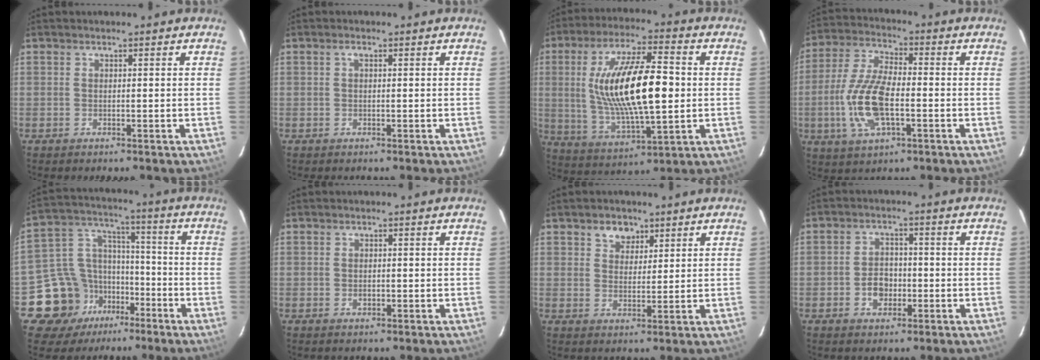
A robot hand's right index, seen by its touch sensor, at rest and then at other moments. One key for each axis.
{"total": 0.8, "fx": 0.2, "fy": 0.3, "fz": 0.7, "tx": -0.013, "ty": 0.005, "tz": 0.002}
{"total": 19.5, "fx": 1.3, "fy": 6.1, "fz": 18.5, "tx": -0.344, "ty": 0.002, "tz": 0.035}
{"total": 13.2, "fx": -2.9, "fy": 5.2, "fz": 11.7, "tx": -0.252, "ty": 0.000, "tz": -0.056}
{"total": 13.6, "fx": -7.7, "fy": 10.5, "fz": 4.1, "tx": -0.103, "ty": 0.052, "tz": -0.121}
{"total": 1.1, "fx": -0.2, "fy": 0.9, "fz": 0.6, "tx": -0.010, "ty": 0.001, "tz": -0.004}
{"total": 4.2, "fx": 2.6, "fy": 3.1, "fz": 1.4, "tx": -0.013, "ty": 0.006, "tz": 0.046}
{"total": 4.7, "fx": -1.5, "fy": 3.6, "fz": 2.6, "tx": -0.051, "ty": 0.012, "tz": -0.020}